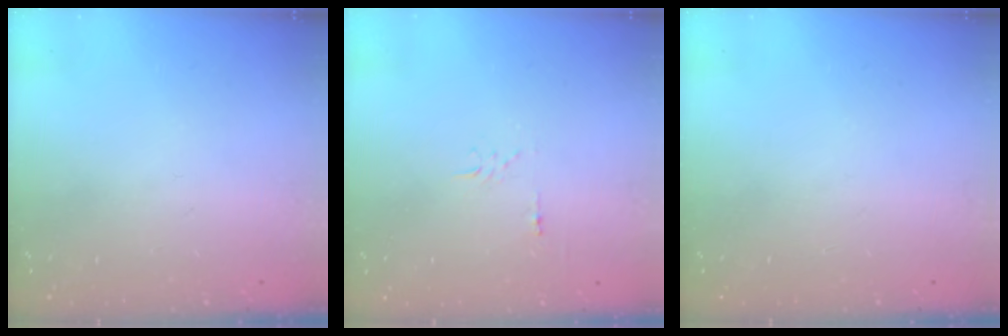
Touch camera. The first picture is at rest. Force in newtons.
{"total": 4.9, "press": 4.9, "slide": 0.5}
{"total": 0.0}